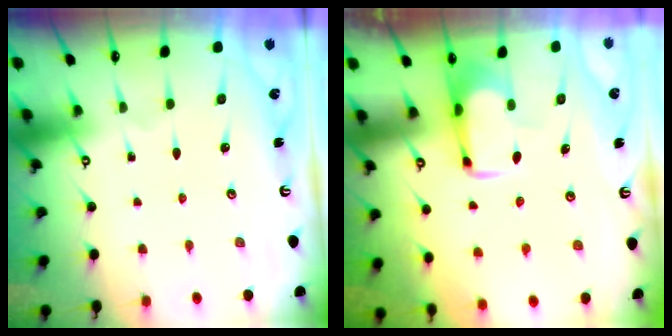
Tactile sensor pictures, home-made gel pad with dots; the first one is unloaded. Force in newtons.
{"total": 2.0, "press": 2.0, "slide": 0.4}